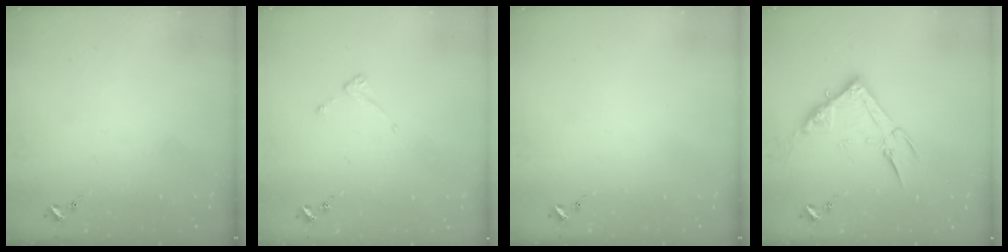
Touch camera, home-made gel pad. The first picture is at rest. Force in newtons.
{"total": 3.5, "press": 3.5, "slide": 0.3}
{"total": 0.0}
{"total": 13.3, "press": 13.3, "slide": 1.0}